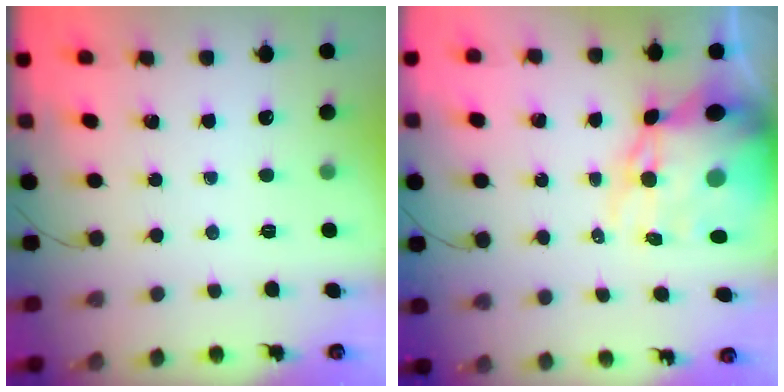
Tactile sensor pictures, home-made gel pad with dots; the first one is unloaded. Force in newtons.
{"total": 19.4, "press": 18.9, "slide": 4.6}